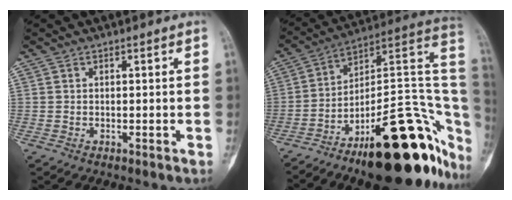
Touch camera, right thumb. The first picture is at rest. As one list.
[{"total": 31.0, "force": [-13.9, 11.0, 25.4], "torque": [-0.250, 0.097, -0.205]}]